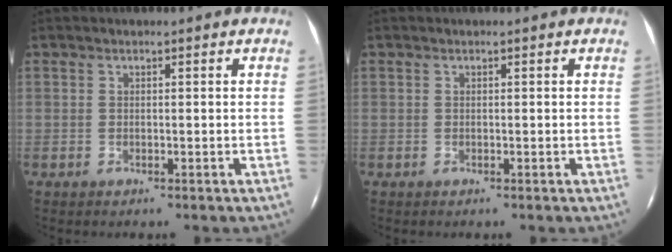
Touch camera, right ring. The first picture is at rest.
{"total": 0.0}